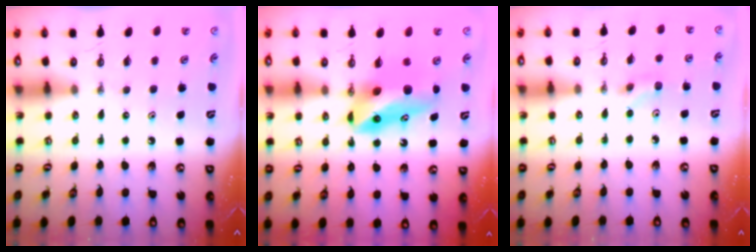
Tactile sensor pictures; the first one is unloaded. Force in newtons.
{"total": 9.2, "press": 9.1, "slide": 1.2}
{"total": 3.6, "press": 3.6, "slide": 0.6}